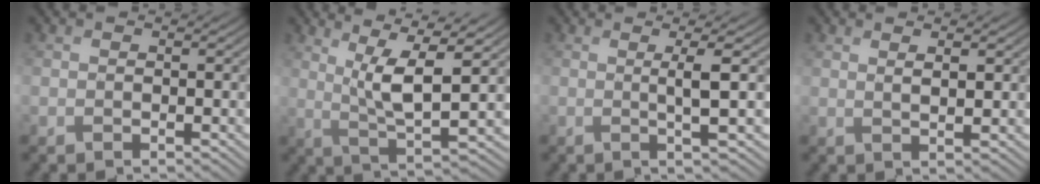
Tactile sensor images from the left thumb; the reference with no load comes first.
{"total": 8.5, "force": [3.2, 1.8, 7.6], "torque": [-0.149, 0.006, 0.065]}
{"total": 3.7, "force": [0.5, 0.2, 3.6], "torque": [-0.071, 0.011, 0.003]}
{"total": 2.1, "force": [1.3, 0.4, 1.6], "torque": [-0.028, -0.004, 0.024]}